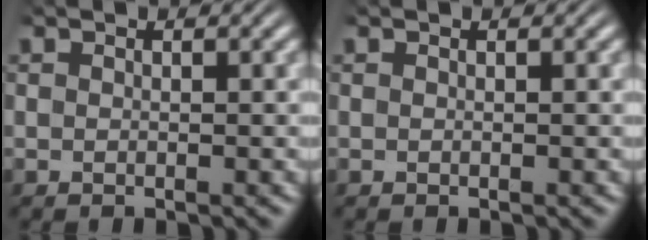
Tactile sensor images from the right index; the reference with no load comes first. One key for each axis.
{"total": 0.0}